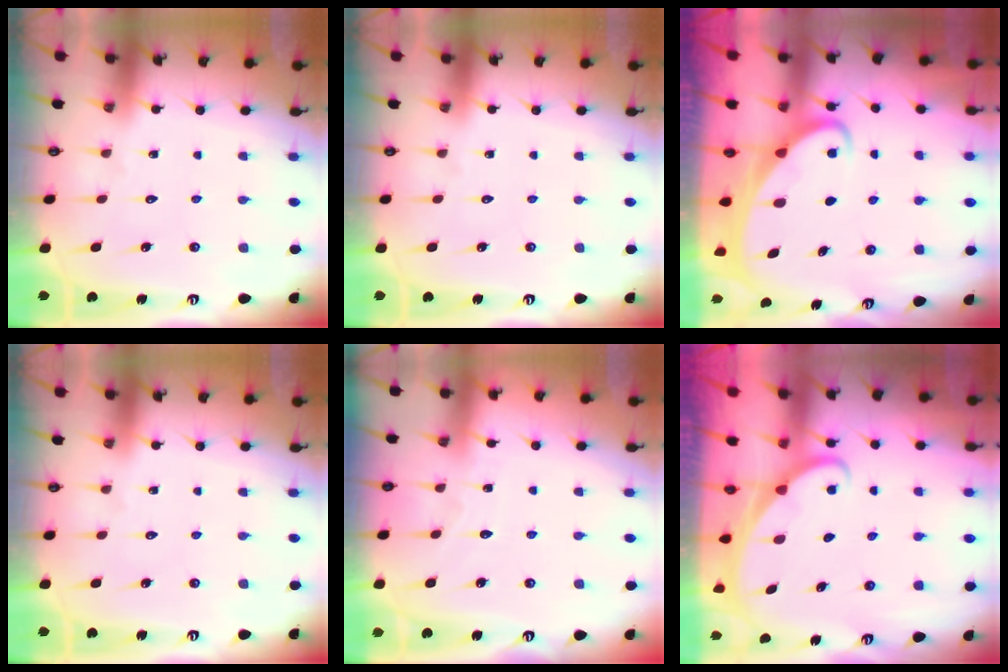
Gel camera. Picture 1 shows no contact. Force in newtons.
{"total": 0.0}
{"total": 2.6, "press": 2.6, "slide": 0.4}
{"total": 0.0}
{"total": 2.8, "press": 2.7, "slide": 0.4}
{"total": 1.7, "press": 1.7, "slide": 0.1}